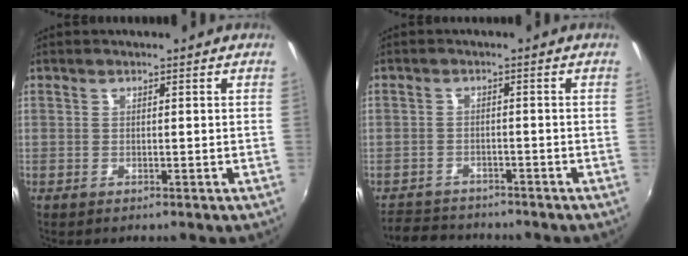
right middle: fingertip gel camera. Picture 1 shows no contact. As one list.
[{"total": 5.2, "force": [-4.5, 2.6, 0.3], "torque": [-0.023, 0.017, -0.079]}]